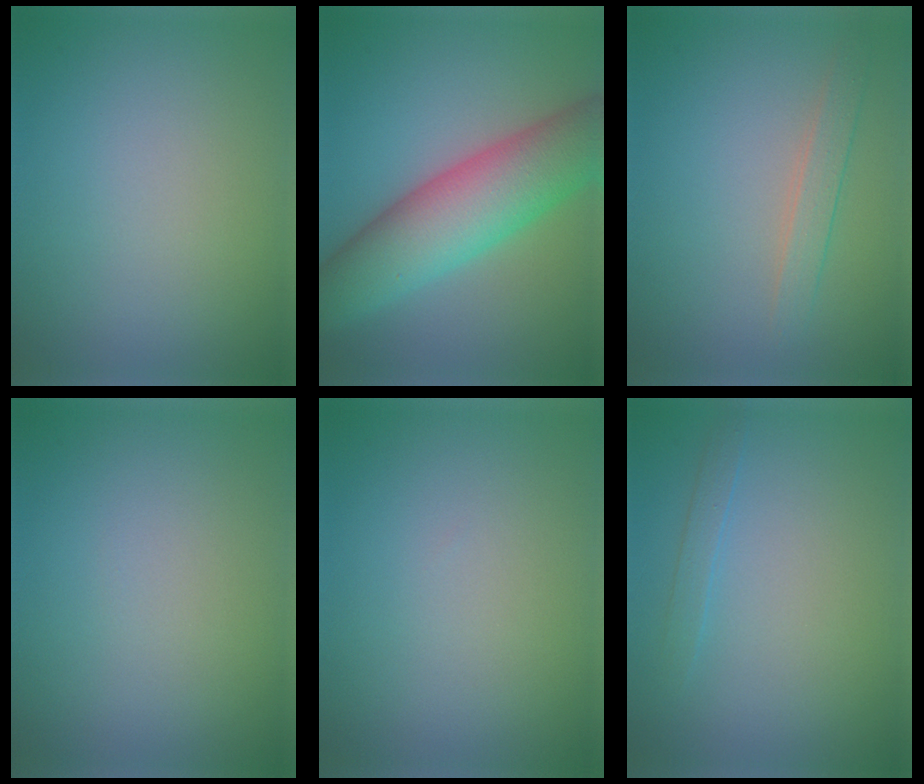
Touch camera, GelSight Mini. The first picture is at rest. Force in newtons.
{"total": 9.4, "press": 9.4, "slide": 0.2}
{"total": 1.8, "press": 1.8, "slide": 0.1}
{"total": 0.0}
{"total": 0.0}
{"total": 1.1, "press": 1.1, "slide": 0.1}